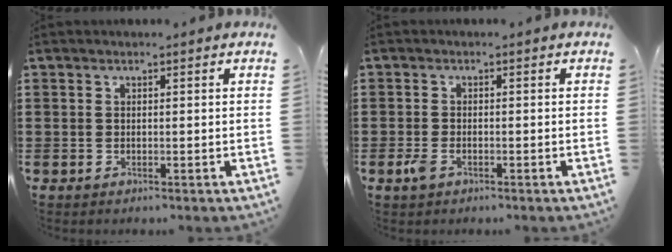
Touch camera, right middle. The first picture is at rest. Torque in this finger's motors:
{"motor_torque": [0.58, -0.25, 0.03, 0.05]}